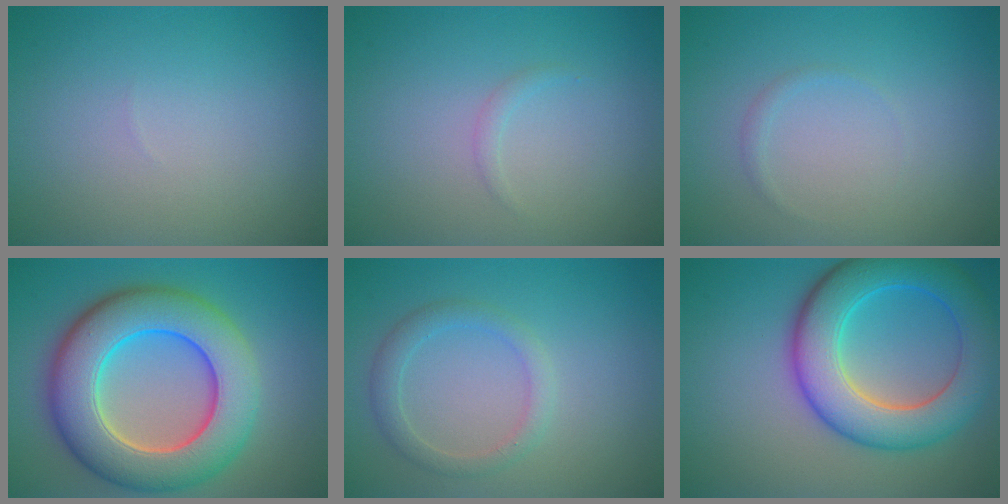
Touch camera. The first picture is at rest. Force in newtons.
{"total": 0.7, "press": 0.7, "slide": 0.1}
{"total": 0.6, "press": 0.6, "slide": 0.0}
{"total": 11.1, "press": 11.0, "slide": 0.4}
{"total": 2.2, "press": 2.2, "slide": 0.1}
{"total": 8.7, "press": 8.7, "slide": 0.4}